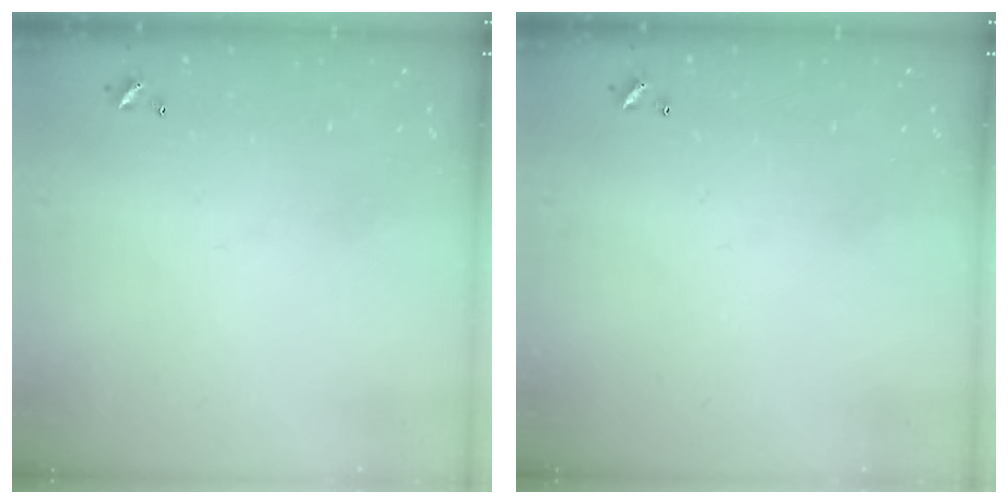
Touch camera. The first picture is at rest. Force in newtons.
{"total": 0.0}